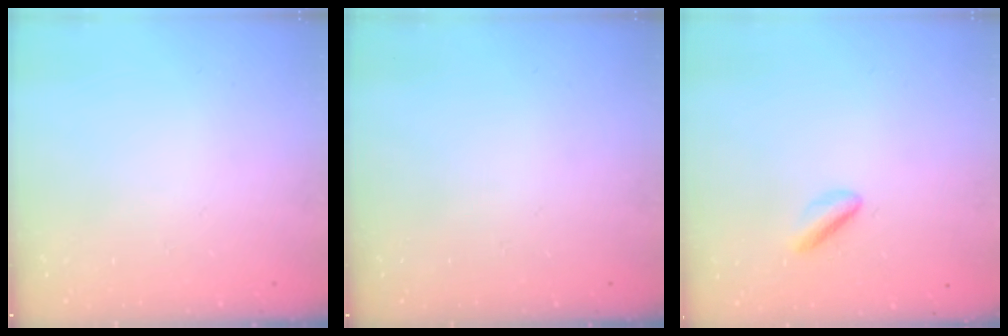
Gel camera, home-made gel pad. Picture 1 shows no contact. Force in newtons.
{"total": 0.0}
{"total": 2.5, "press": 2.5, "slide": 0.3}